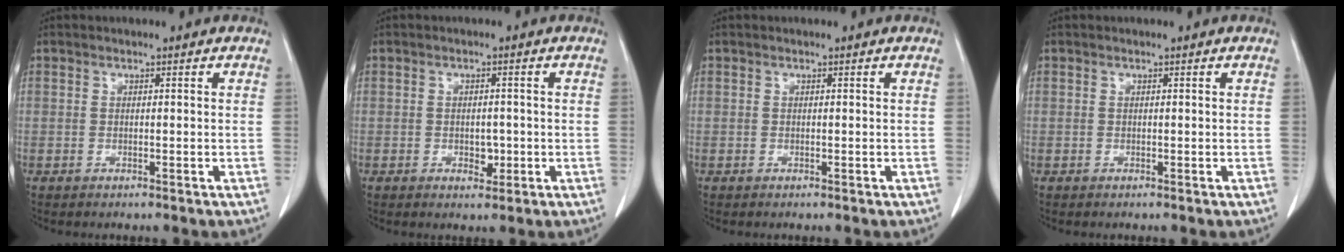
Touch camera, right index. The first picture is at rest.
{"total": 2.3, "force": [-0.6, 1.4, 1.7], "torque": [-0.024, 0.002, -0.004]}
{"total": 0.0}
{"total": 0.0}